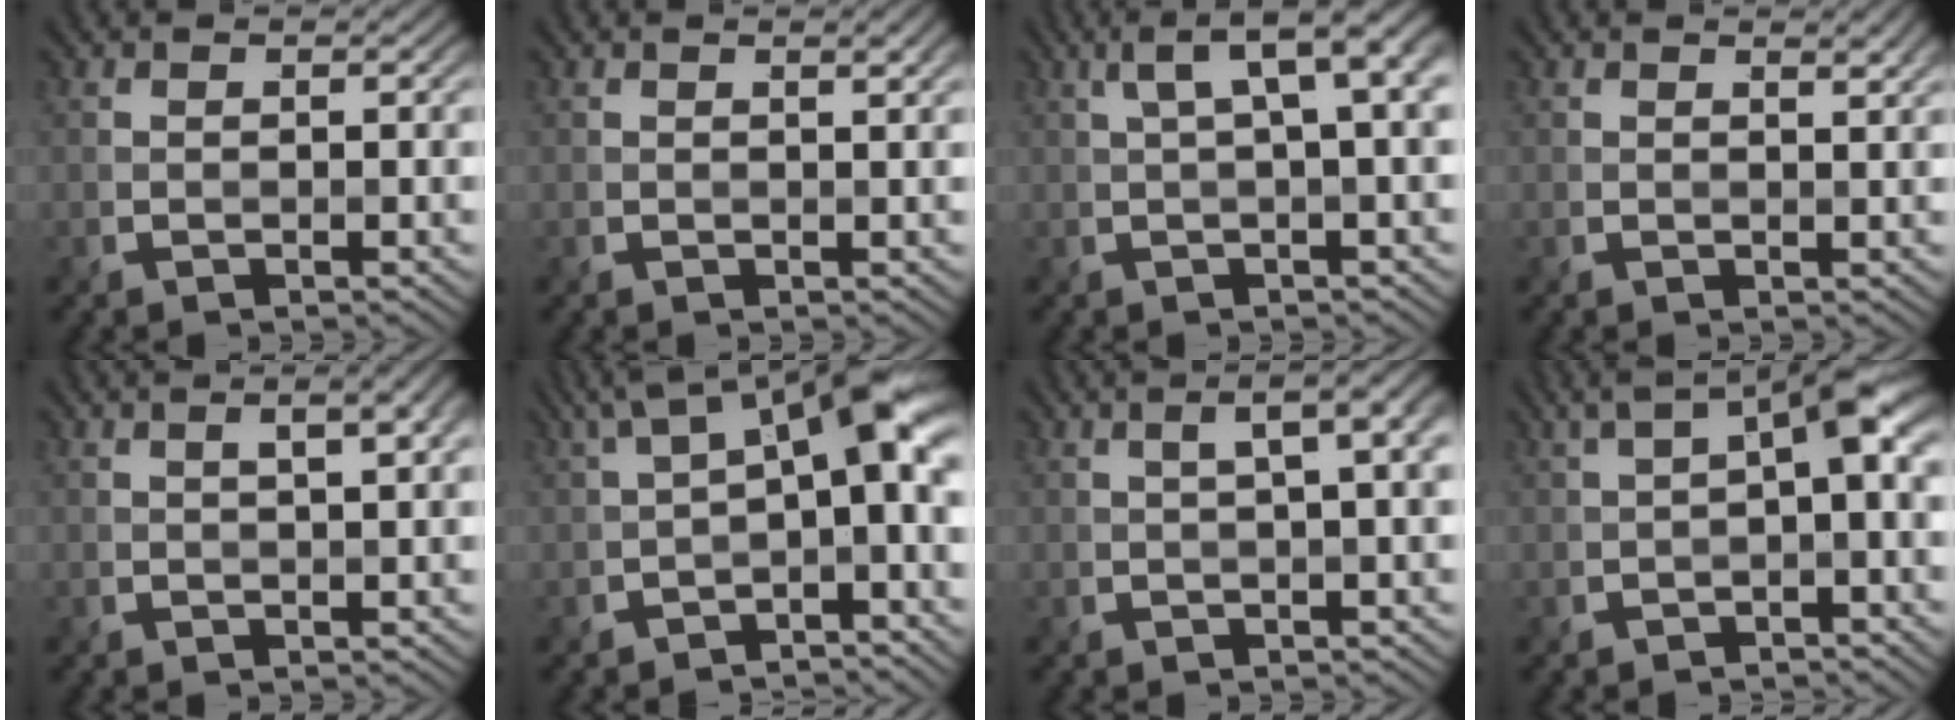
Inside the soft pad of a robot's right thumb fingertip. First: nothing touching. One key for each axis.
{"total": 1.2, "fx": 0.8, "fy": 0.1, "fz": 0.9, "tx": -0.016, "ty": 0.001, "tz": 0.012}
{"total": 6.9, "fx": 2.2, "fy": 1.7, "fz": 6.4, "tx": -0.084, "ty": 0.031, "tz": 0.035}
{"total": 1.5, "fx": 1.1, "fy": 0.3, "fz": 1.0, "tx": -0.017, "ty": -0.003, "tz": 0.018}
{"total": 3.2, "fx": 1.2, "fy": 0.8, "fz": 2.9, "tx": -0.039, "ty": 0.008, "tz": 0.014}
{"total": 10.2, "fx": 0.8, "fy": 4.0, "fz": 9.3, "tx": -0.144, "ty": 0.010, "tz": 0.006}
{"total": 4.9, "fx": 1.2, "fy": 1.2, "fz": 4.6, "tx": -0.061, "ty": 0.022, "tz": 0.017}
{"total": 5.7, "fx": 0.7, "fy": 1.5, "fz": 5.4, "tx": -0.084, "ty": 0.012, "tz": 0.007}